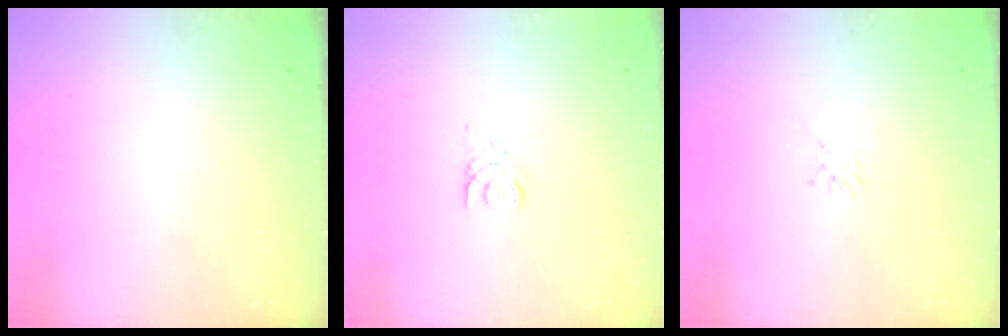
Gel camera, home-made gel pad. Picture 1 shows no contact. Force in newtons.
{"total": 1.4, "press": 1.4, "slide": 0.2}
{"total": 1.1, "press": 1.1, "slide": 0.3}